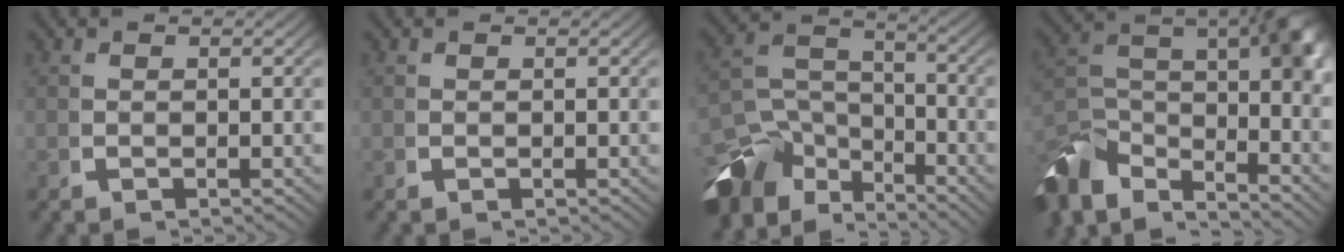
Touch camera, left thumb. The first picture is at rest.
{"total": 0.0}
{"total": 12.1, "force": [-5.0, 8.2, 7.4], "torque": [-0.135, -0.049, -0.067]}
{"total": 15.6, "force": [-2.6, 10.0, 11.6], "torque": [-0.231, -0.031, -0.042]}